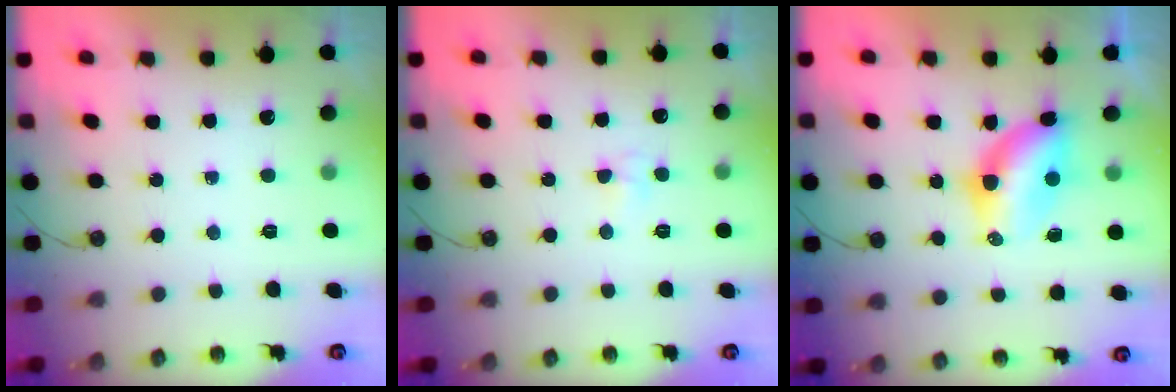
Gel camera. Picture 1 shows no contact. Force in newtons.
{"total": 3.5, "press": 3.5, "slide": 0.6}
{"total": 8.5, "press": 7.7, "slide": 3.7}